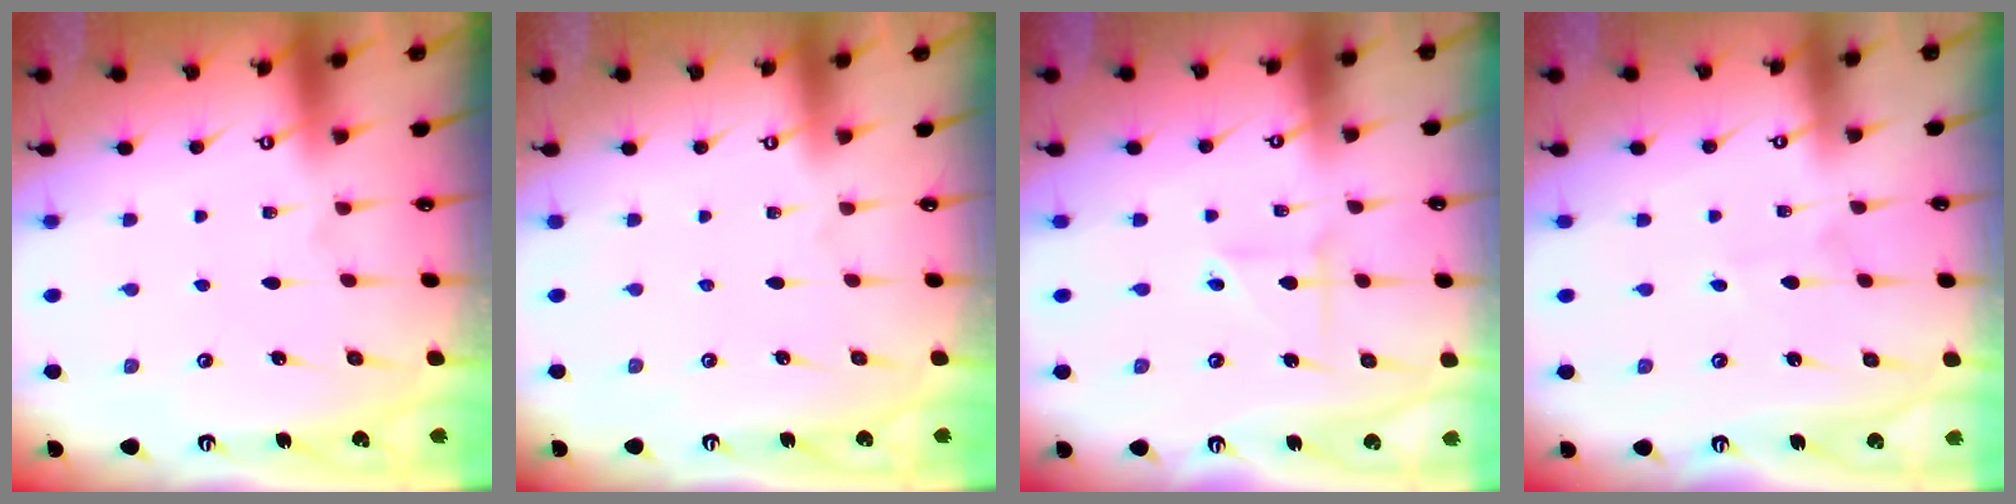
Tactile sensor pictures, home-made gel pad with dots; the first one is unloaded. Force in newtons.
{"total": 0.0}
{"total": 2.8, "press": 2.7, "slide": 0.6}
{"total": 1.7, "press": 1.7, "slide": 0.1}